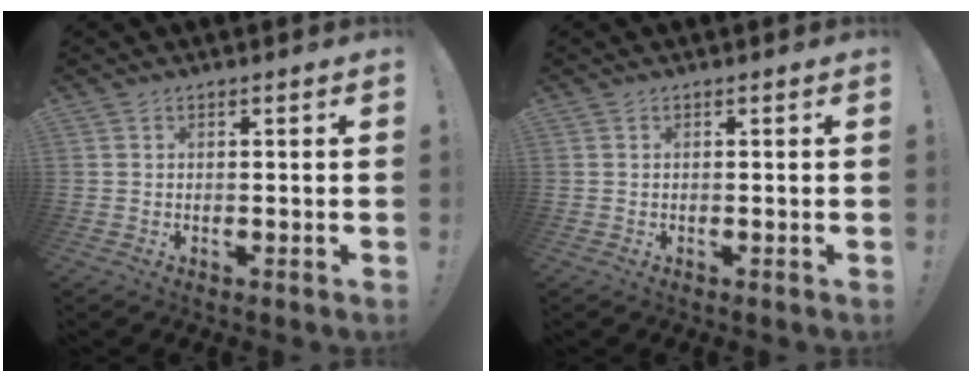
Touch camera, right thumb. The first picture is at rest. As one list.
[{"total": 0.0}]